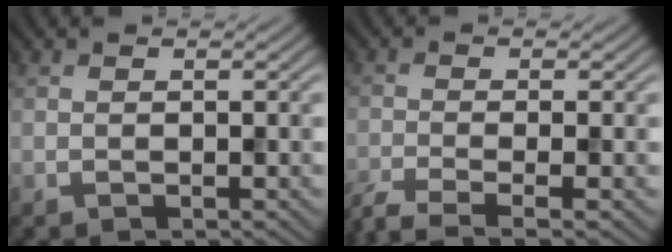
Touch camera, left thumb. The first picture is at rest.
{"total": 5.5, "force": [-3.8, 1.1, 3.8], "torque": [-0.064, -0.012, -0.078]}